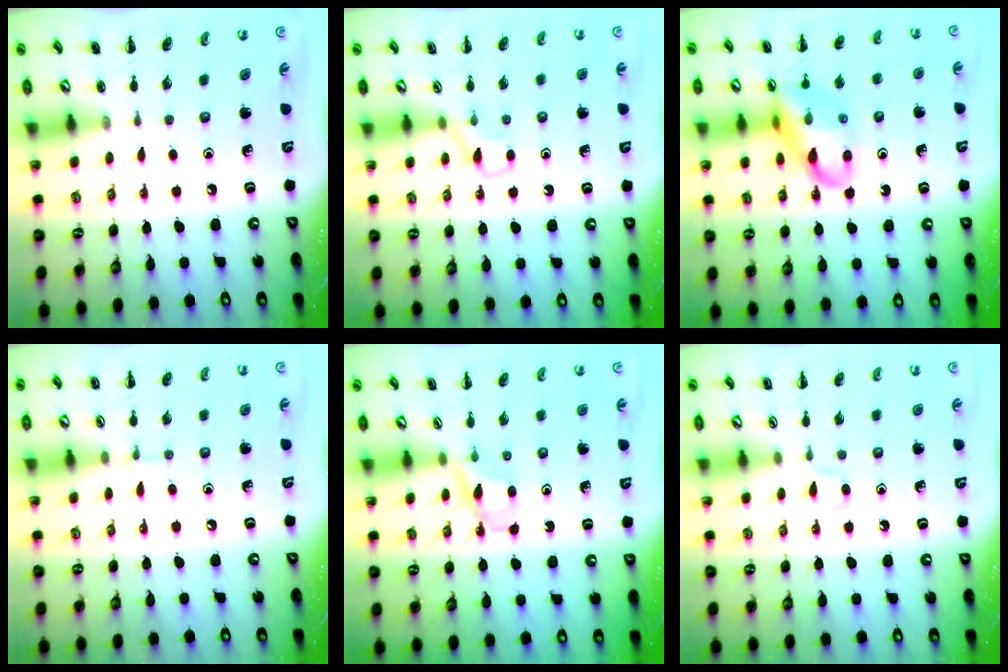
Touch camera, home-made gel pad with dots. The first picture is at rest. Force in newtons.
{"total": 3.3, "press": 3.1, "slide": 1.2}
{"total": 14.6, "press": 14.4, "slide": 2.4}
{"total": 3.9, "press": 3.6, "slide": 1.4}
{"total": 3.4, "press": 3.1, "slide": 1.4}
{"total": 2.9, "press": 2.7, "slide": 0.9}